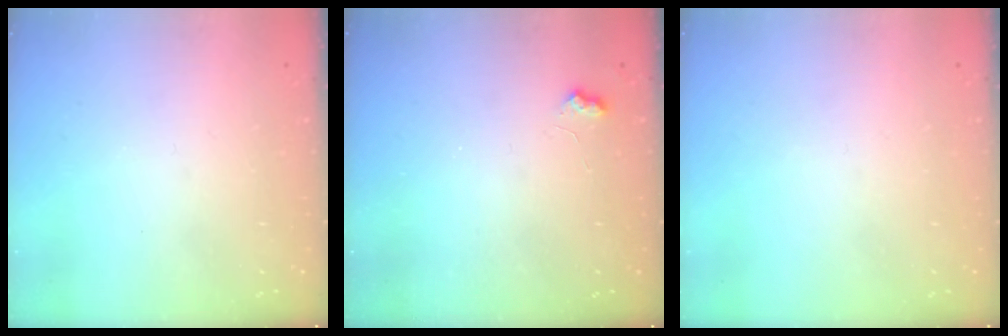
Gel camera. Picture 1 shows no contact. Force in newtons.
{"total": 5.1, "press": 5.0, "slide": 0.7}
{"total": 0.0}